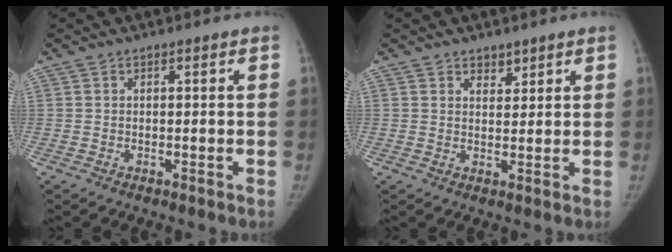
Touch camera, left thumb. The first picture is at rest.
{"total": 2.3, "force": [1.9, 1.3, 0.6], "torque": [0.010, -0.012, 0.027]}